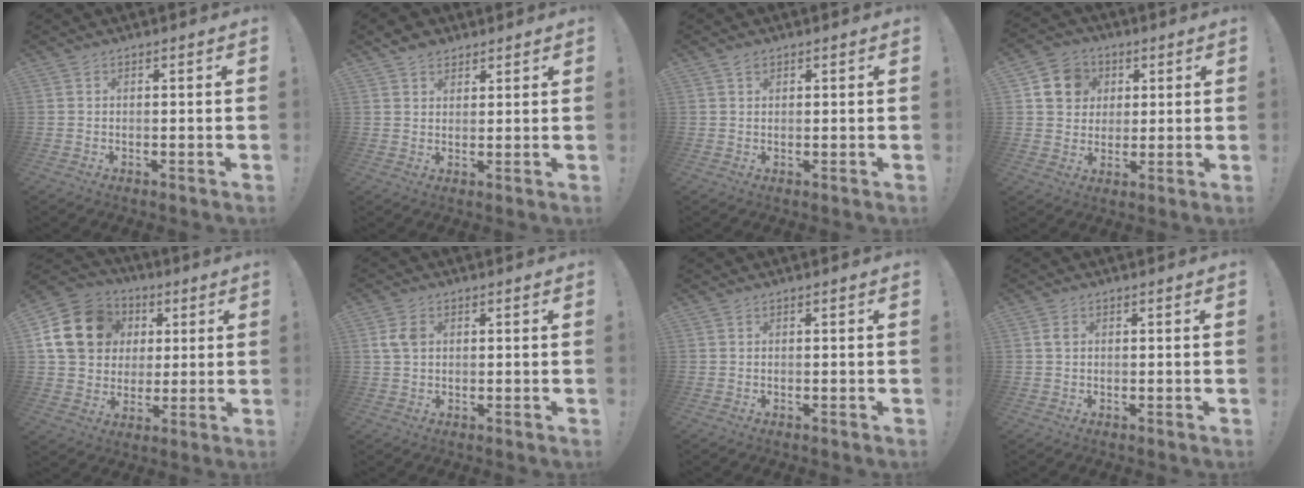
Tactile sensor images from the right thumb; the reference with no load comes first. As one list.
[{"total": 4.5, "force": [3.2, 3.1, 0.9], "torque": [-0.008, -0.015, 0.059]}, {"total": 1.1, "force": [0.8, 0.7, 0.4], "torque": [-0.002, -0.001, 0.015]}, {"total": 10.6, "force": [3.4, 9.4, 3.5], "torque": [-0.047, -0.008, 0.072]}, {"total": 18.7, "force": [4.8, 15.7, 9.0], "torque": [-0.143, -0.006, 0.109]}, {"total": 4.9, "force": [1.1, 3.6, 3.0], "torque": [-0.046, 0.007, 0.023]}, {"total": 0.0}, {"total": 1.4, "force": [0.4, 1.0, 0.9], "torque": [-0.002, -0.002, 0.005]}]